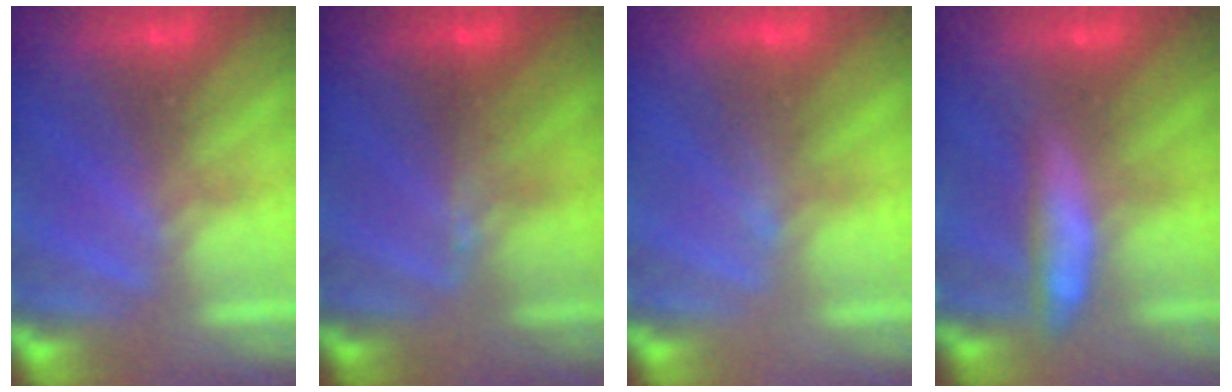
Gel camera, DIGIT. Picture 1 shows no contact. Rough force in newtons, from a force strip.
{"total": 3.0}
{"total": 4.6}
{"total": 9.3}